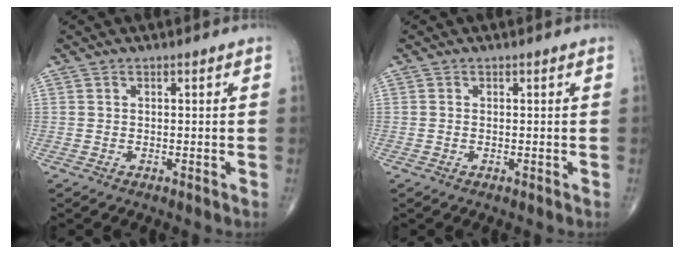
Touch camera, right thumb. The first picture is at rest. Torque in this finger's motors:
{"motor_torque": [-0.45, -0.03, -0.35, -0.26, -0.03]}